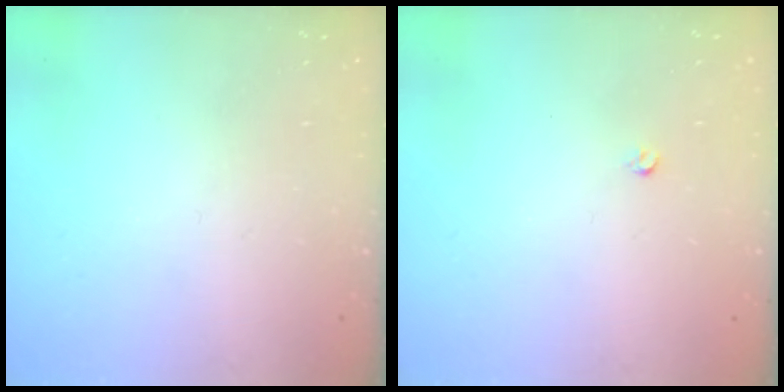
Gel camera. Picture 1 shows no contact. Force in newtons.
{"total": 2.6, "press": 2.5, "slide": 0.4}